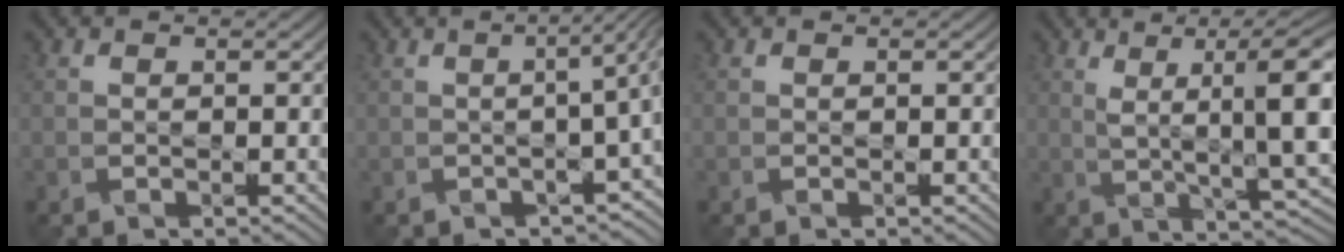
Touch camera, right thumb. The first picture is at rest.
{"total": 7.5, "force": [-1.5, 2.1, 7.0], "torque": [-0.072, 0.000, -0.022]}
{"total": 0.0}
{"total": 10.8, "force": [2.9, 1.6, 10.3], "torque": [-0.165, 0.013, 0.064]}